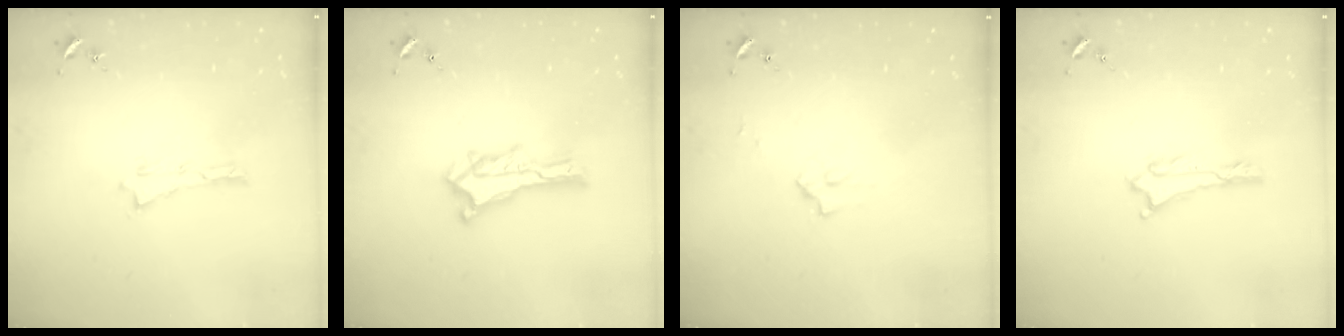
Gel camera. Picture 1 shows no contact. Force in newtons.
{"total": 1.4, "press": 1.4, "slide": 0.2}
{"total": 2.2, "press": 2.2, "slide": 0.3}
{"total": 0.0}